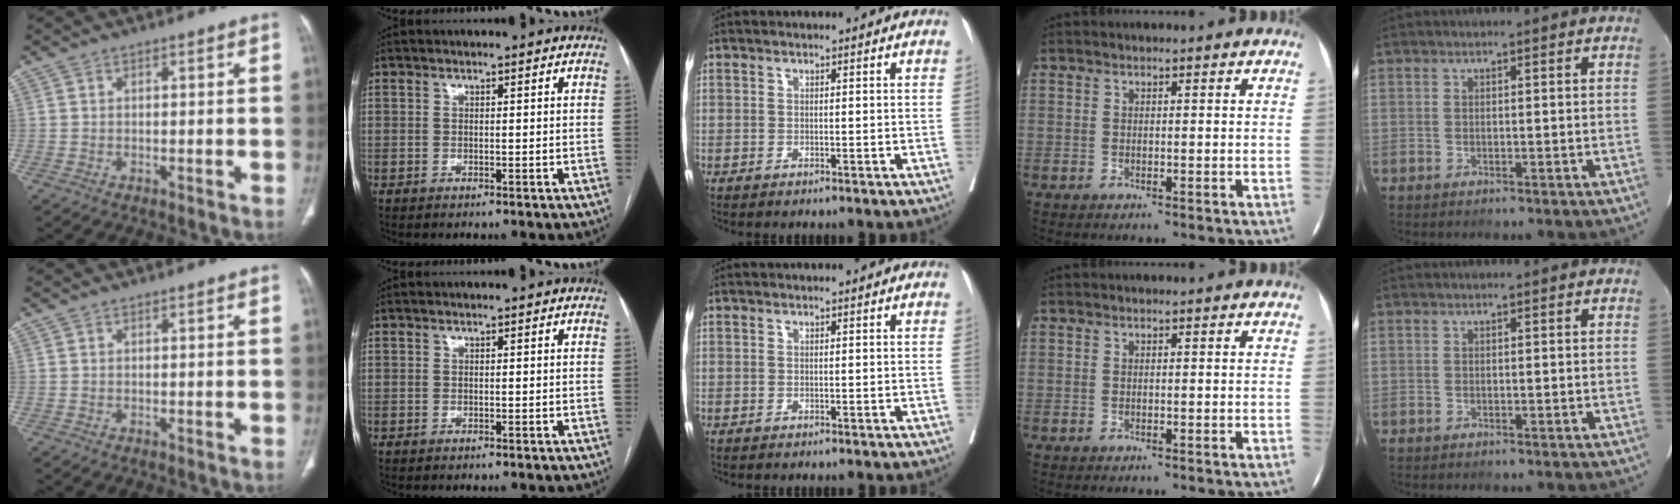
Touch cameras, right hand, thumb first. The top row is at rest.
{}